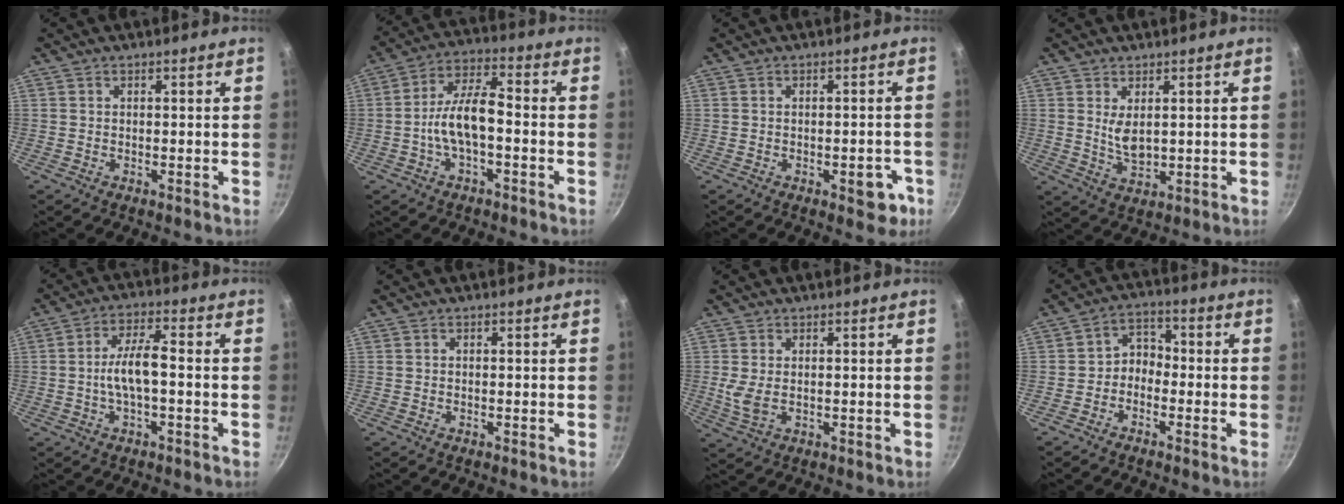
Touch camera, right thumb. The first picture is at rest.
{"total": 9.8, "force": [-2.1, 4.1, 8.6], "torque": [-0.150, 0.041, -0.049]}
{"total": 5.1, "force": [-2.1, 2.4, 3.9], "torque": [-0.030, 0.014, -0.022]}
{"total": 4.9, "force": [1.3, 2.6, 3.9], "torque": [-0.062, -0.019, 0.031]}
{"total": 7.4, "force": [-1.0, 2.5, 6.9], "torque": [-0.127, 0.029, -0.023]}
{"total": 0.0}
{"total": 3.9, "force": [0.4, 2.0, 3.3], "torque": [-0.069, -0.005, 0.014]}
{"total": 4.5, "force": [-1.6, 3.5, 2.4], "torque": [-0.015, 0.033, -0.040]}